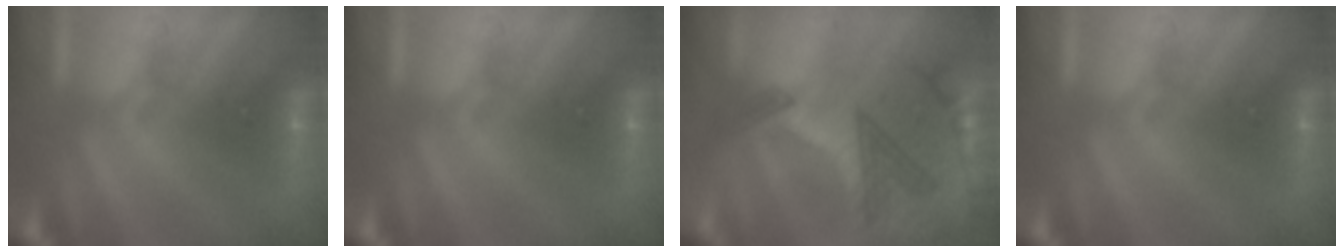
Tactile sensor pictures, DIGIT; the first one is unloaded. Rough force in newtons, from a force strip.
{"total": 0.0}
{"total": 3.0}
{"total": 0.0}